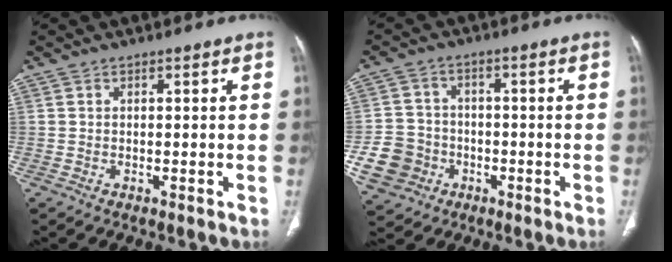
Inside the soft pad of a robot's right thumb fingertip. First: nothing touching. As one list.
[{"total": 9.2, "force": [-3.0, 8.2, 2.7], "torque": [-0.041, 0.022, -0.046]}]